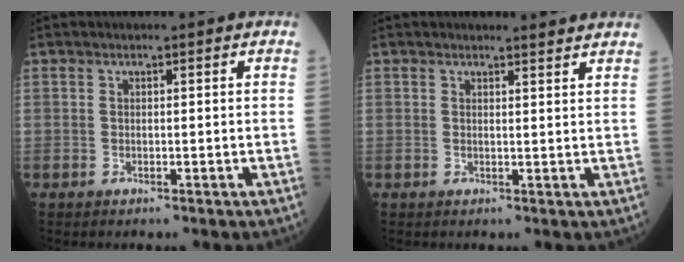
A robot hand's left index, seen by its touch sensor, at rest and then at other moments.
{"total": 3.1, "force": [3.1, 0.1, 0.4], "torque": [-0.012, -0.007, 0.029]}